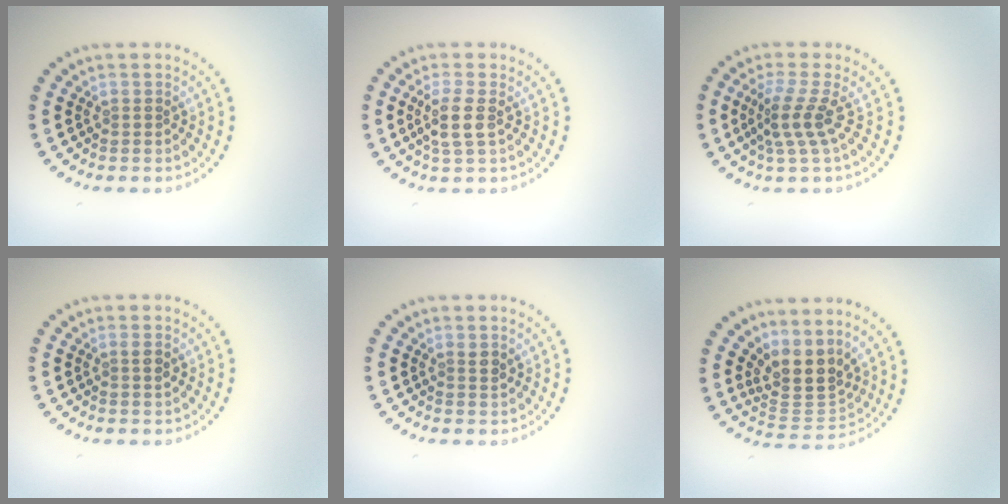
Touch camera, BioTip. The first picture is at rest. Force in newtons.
{"total": 2.4, "press": 2.0, "slide": 1.3}
{"total": 2.9, "press": 2.0, "slide": 2.2}
{"total": 1.0, "press": 0.9, "slide": 0.4}
{"total": 0.9, "press": 0.8, "slide": 0.4}
{"total": 4.0, "press": 3.1, "slide": 2.5}